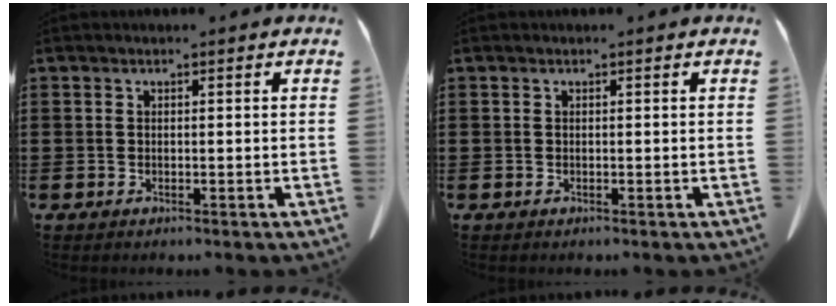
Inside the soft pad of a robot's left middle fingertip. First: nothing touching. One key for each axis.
{"total": 0.0}